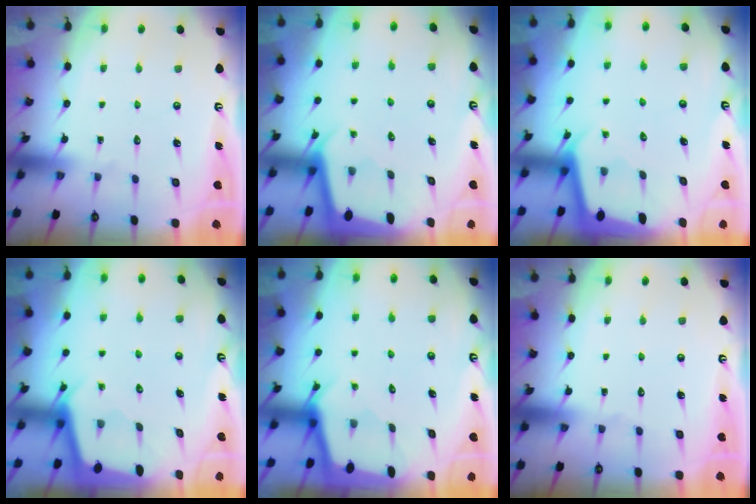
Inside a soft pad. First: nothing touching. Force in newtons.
{"total": 1.9, "press": 1.9, "slide": 0.1}
{"total": 2.0, "press": 2.0, "slide": 0.1}
{"total": 2.1, "press": 2.1, "slide": 0.2}
{"total": 1.4, "press": 1.4, "slide": 0.1}
{"total": 0.0}